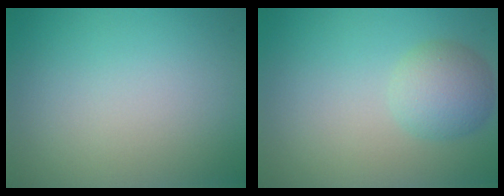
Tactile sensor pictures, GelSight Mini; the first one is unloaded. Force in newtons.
{"total": 3.1, "press": 3.1, "slide": 0.1}